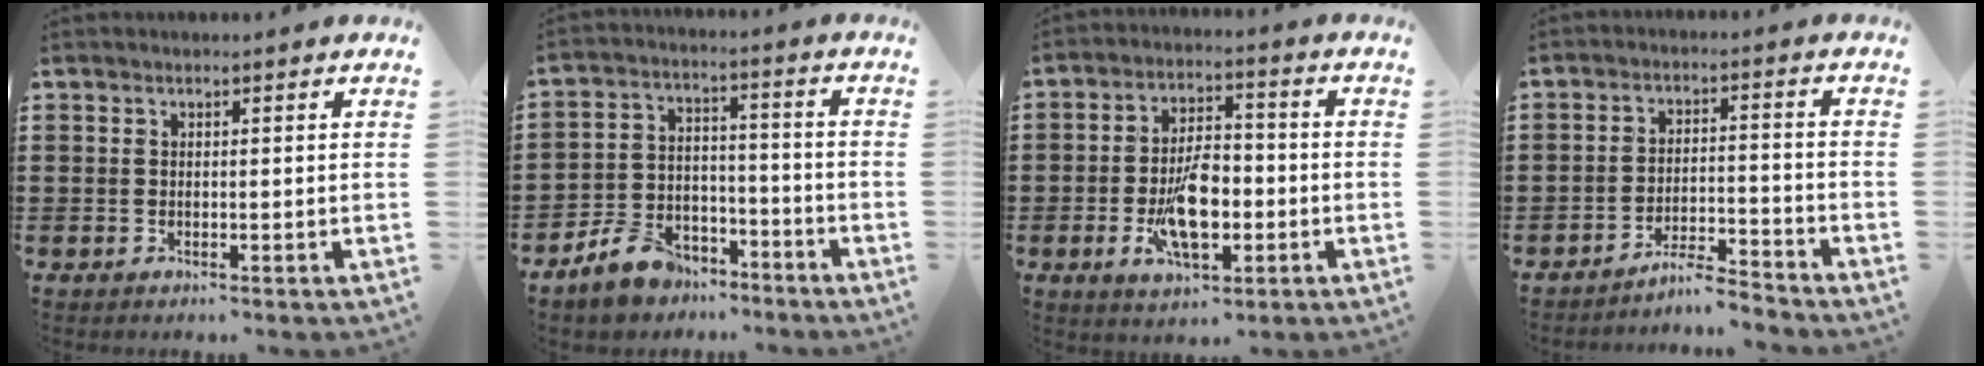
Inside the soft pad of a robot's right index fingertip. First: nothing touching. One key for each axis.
{"total": 7.4, "fx": -6.3, "fy": 3.5, "fz": 1.9, "tx": -0.057, "ty": 0.028, "tz": -0.124}
{"total": 9.8, "fx": -2.5, "fy": 4.6, "fz": 8.3, "tx": -0.161, "ty": -0.004, "tz": -0.045}
{"total": 4.9, "fx": -4.7, "fy": 0.1, "fz": 1.2, "tx": -0.024, "ty": 0.002, "tz": -0.095}